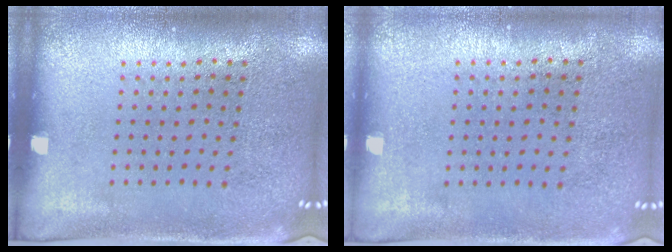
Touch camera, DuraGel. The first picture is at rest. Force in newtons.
{"total": 0.0}